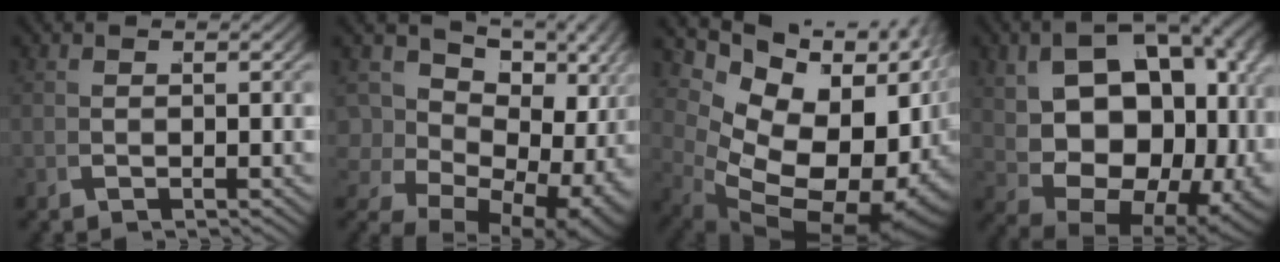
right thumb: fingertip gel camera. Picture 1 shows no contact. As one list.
[{"total": 15.7, "force": [0.6, 11.1, 11.1], "torque": [-0.202, -0.029, 0.020]}, {"total": 20.0, "force": [-0.5, 13.4, 14.8], "torque": [-0.265, -0.041, 0.017]}, {"total": 18.4, "force": [-0.5, 12.4, 13.6], "torque": [-0.238, -0.034, 0.012]}]